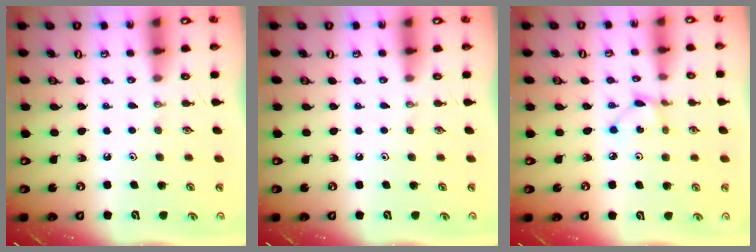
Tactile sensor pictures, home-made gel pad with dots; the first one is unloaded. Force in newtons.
{"total": 0.0}
{"total": 1.9, "press": 1.9, "slide": 0.3}